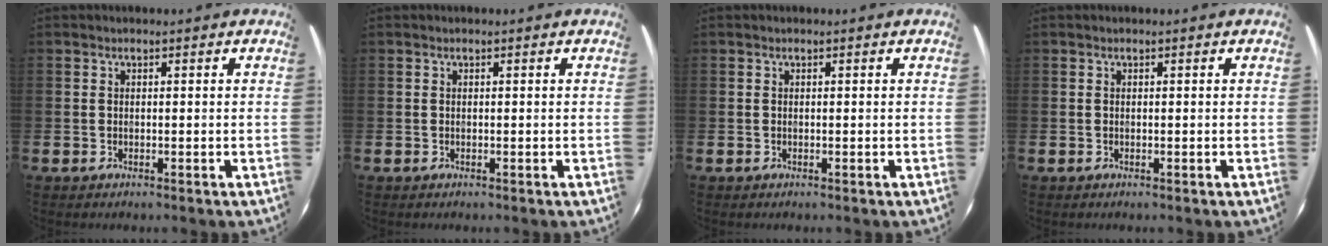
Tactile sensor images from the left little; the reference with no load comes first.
{"total": 0.0}
{"total": 0.0}
{"total": 0.0}